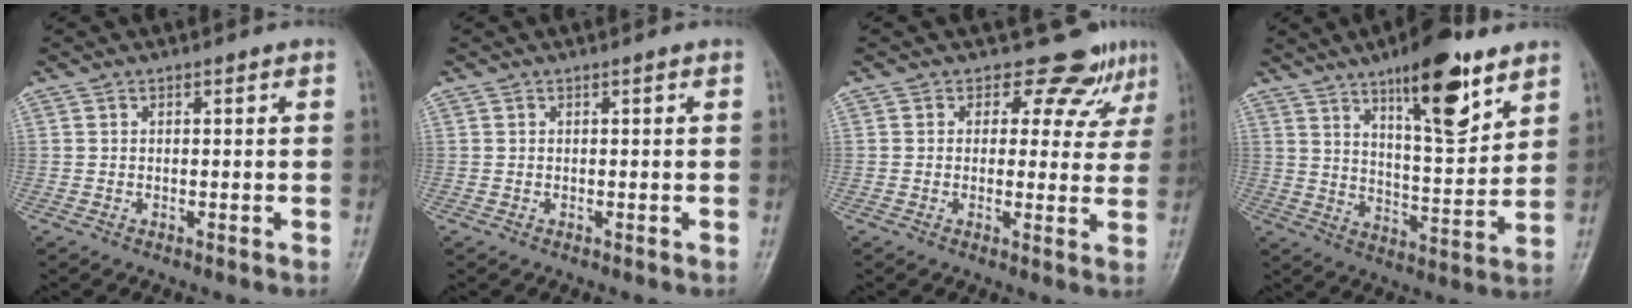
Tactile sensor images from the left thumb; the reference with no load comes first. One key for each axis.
{"total": 0.0}
{"total": 6.6, "fx": 5.0, "fy": 3.9, "fz": 1.7, "tx": 0.014, "ty": -0.033, "tz": 0.051}
{"total": 15.9, "fx": 9.5, "fy": 4.9, "fz": 11.8, "tx": -0.152, "ty": -0.055, "tz": 0.152}